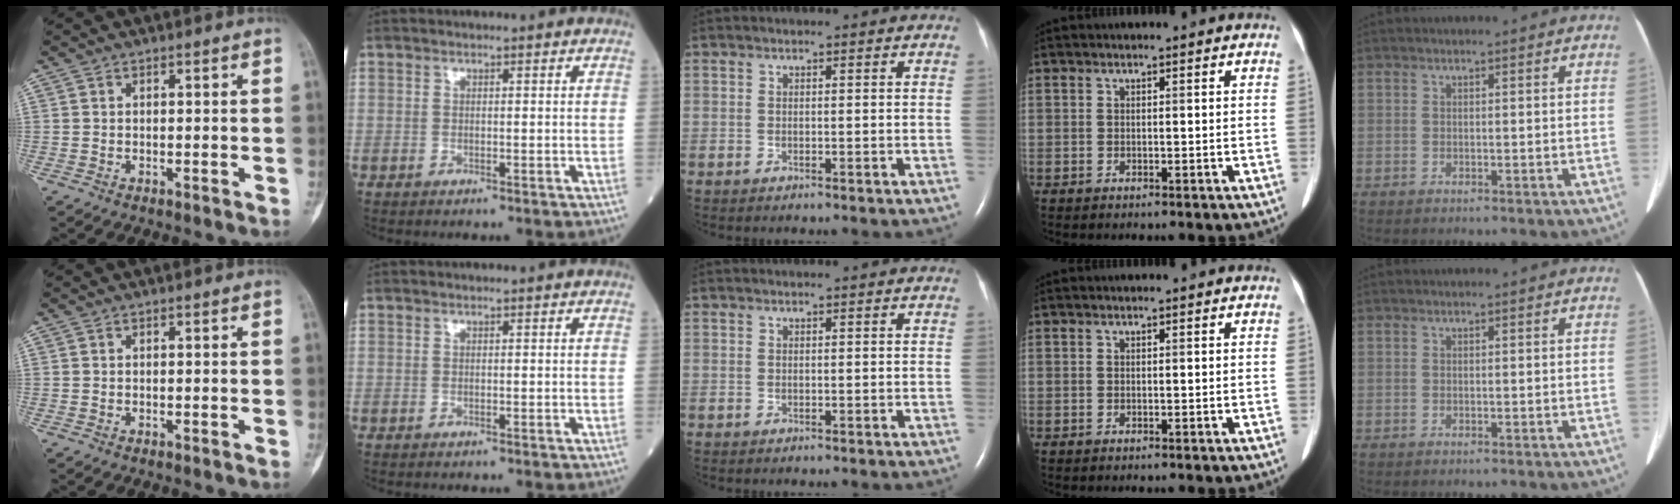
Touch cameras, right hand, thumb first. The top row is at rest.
{}